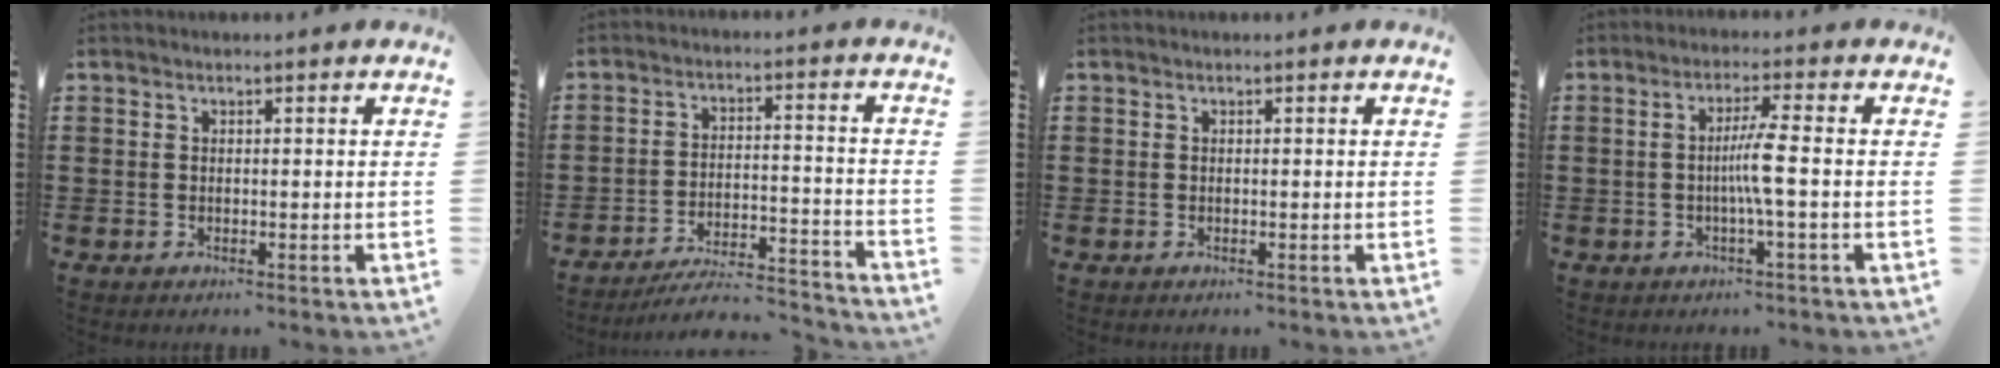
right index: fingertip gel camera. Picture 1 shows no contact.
{"total": 6.4, "force": [-6.1, 0.7, 1.9], "torque": [-0.034, 0.005, -0.119]}
{"total": 0.0}
{"total": 4.6, "force": [-0.7, -0.6, 4.5], "torque": [-0.080, -0.008, -0.018]}